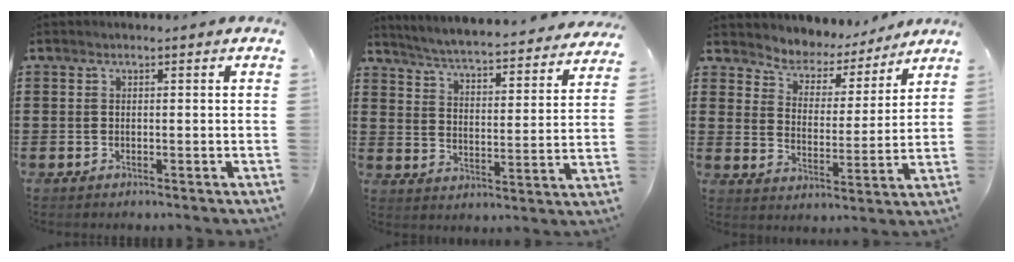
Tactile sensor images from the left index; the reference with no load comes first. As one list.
[{"total": 4.5, "force": [4.3, -0.5, 1.0], "torque": [-0.044, -0.039, 0.068]}, {"total": 4.6, "force": [4.4, 1.1, -0.6], "torque": [-0.021, -0.036, 0.073]}]